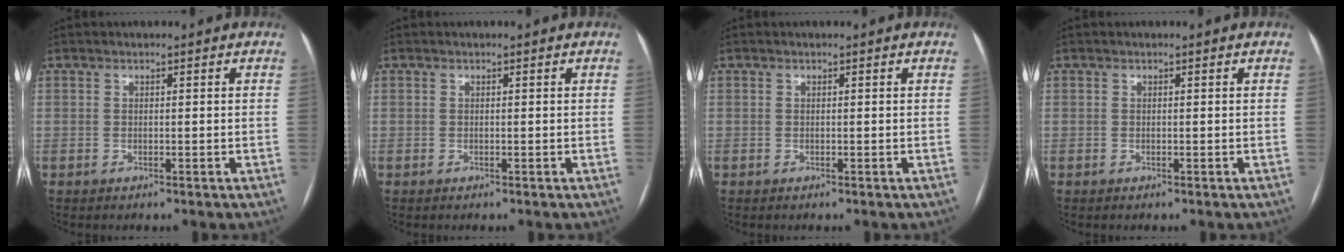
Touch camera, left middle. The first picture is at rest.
{"total": 0.0}
{"total": 0.0}
{"total": 0.0}